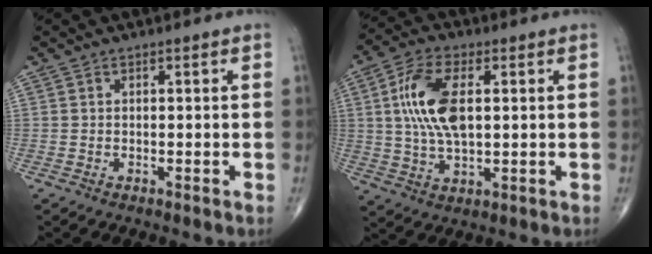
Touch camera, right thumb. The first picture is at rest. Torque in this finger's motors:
{"motor_torque": [0.91, 2.78, 1.63, 0.38, 0.20]}